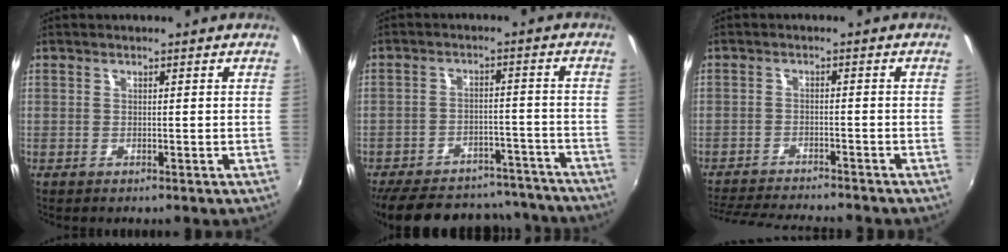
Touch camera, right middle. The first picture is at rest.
{"total": 25.8, "force": [-22.0, 9.8, 9.2], "torque": [-0.200, 0.040, -0.274]}
{"total": 12.5, "force": [-11.4, 1.4, 4.9], "torque": [-0.115, -0.019, -0.177]}